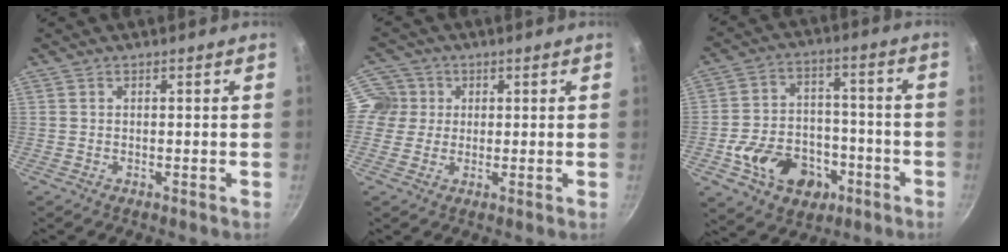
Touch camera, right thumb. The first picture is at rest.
{"total": 5.7, "force": [1.2, 5.5, 0.9], "torque": [0.025, 0.004, 0.006]}
{"total": 15.4, "force": [-6.2, 11.3, 8.4], "torque": [-0.112, 0.054, -0.088]}